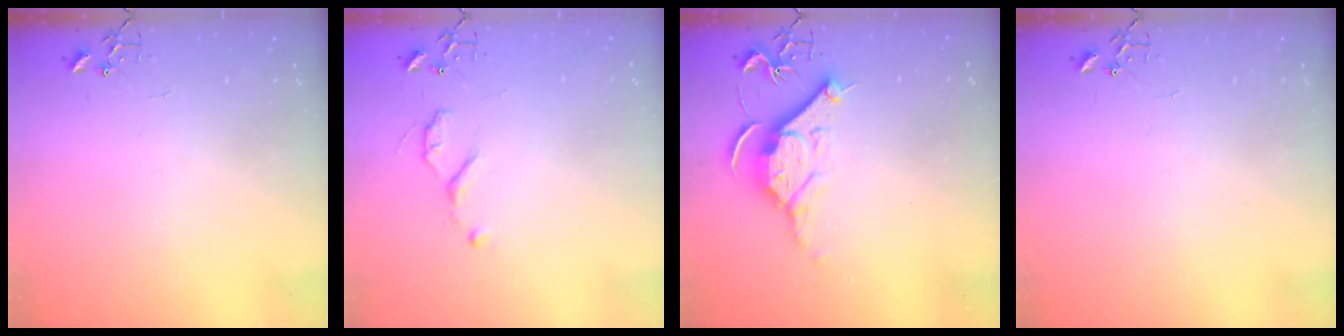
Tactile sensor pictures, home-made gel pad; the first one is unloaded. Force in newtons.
{"total": 5.5, "press": 5.5, "slide": 0.7}
{"total": 11.4, "press": 11.4, "slide": 1.2}
{"total": 0.0}